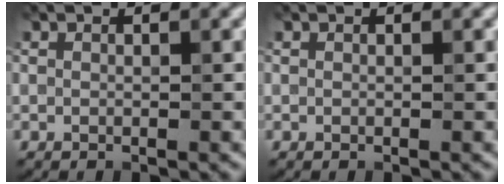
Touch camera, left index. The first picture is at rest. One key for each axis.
{"total": 0.0}